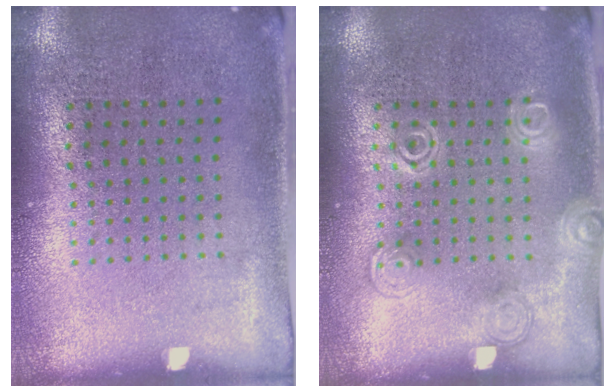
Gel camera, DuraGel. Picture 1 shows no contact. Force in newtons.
{"total": 1.9, "press": 1.9, "slide": 0.4}